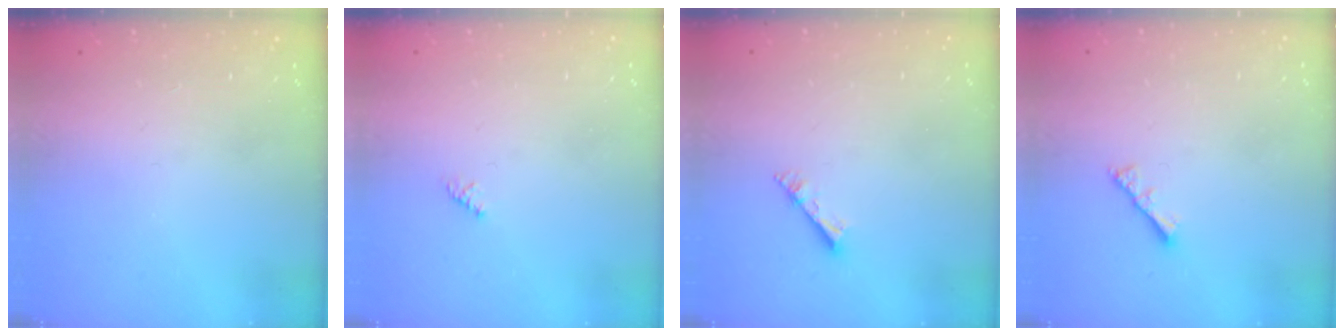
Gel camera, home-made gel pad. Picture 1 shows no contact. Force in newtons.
{"total": 1.5, "press": 1.4, "slide": 0.4}
{"total": 2.7, "press": 2.7, "slide": 0.3}
{"total": 2.8, "press": 2.8, "slide": 0.6}